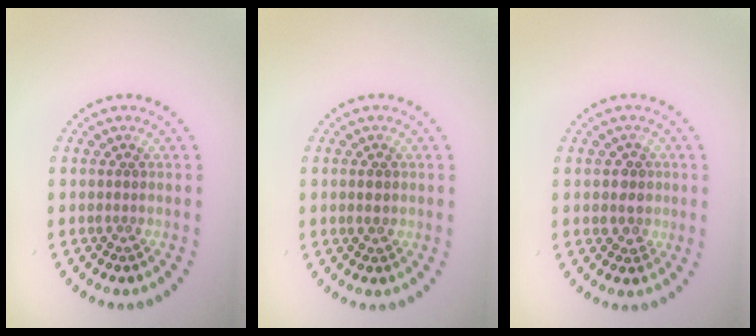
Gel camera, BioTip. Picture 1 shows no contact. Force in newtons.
{"total": 1.5, "press": 1.4, "slide": 0.2}
{"total": 1.6, "press": 1.5, "slide": 0.7}